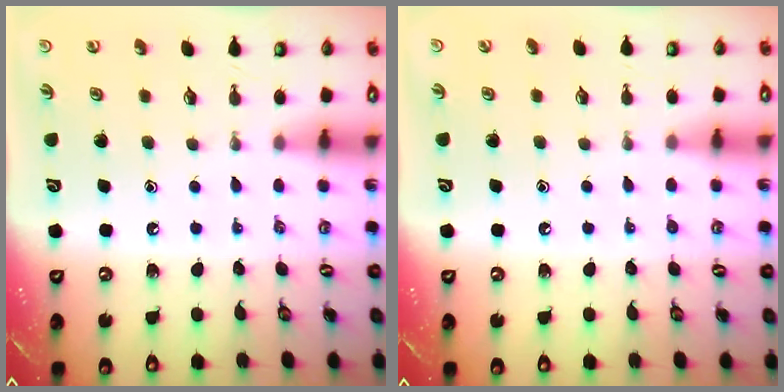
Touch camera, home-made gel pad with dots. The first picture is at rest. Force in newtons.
{"total": 2.9, "press": 2.8, "slide": 0.4}